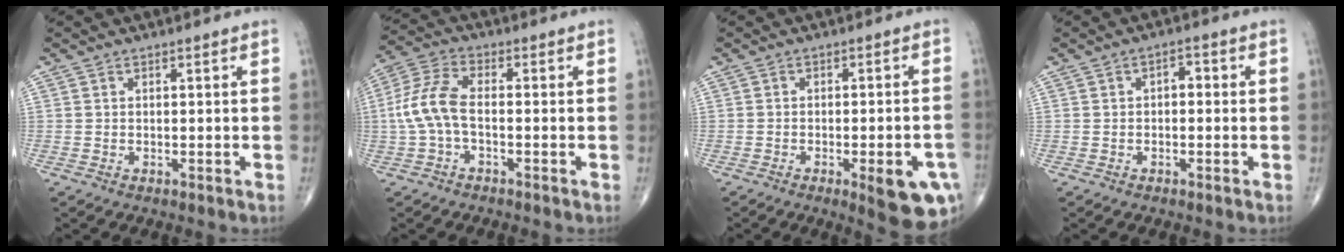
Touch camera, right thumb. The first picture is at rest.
{"total": 8.1, "force": [-1.2, 3.8, 7.0], "torque": [-0.163, 0.025, -0.031]}
{"total": 10.6, "force": [-4.3, 3.0, 9.3], "torque": [-0.103, 0.006, -0.048]}
{"total": 1.7, "force": [-0.1, 1.0, 1.3], "torque": [-0.008, 0.007, -0.009]}